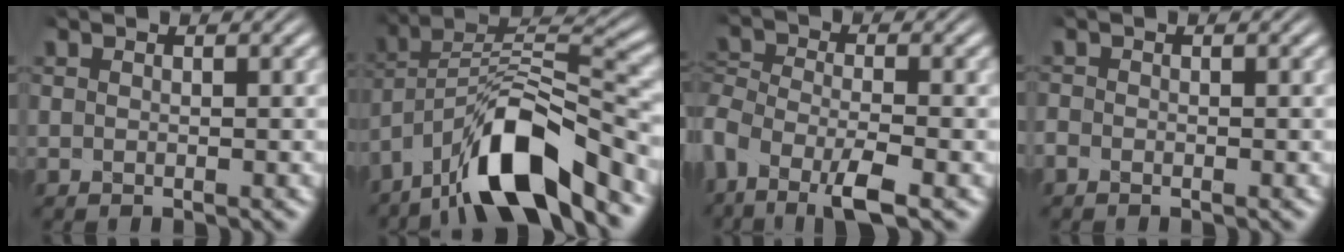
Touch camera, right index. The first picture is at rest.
{"total": 9.5, "force": [-3.0, 5.0, 7.5], "torque": [-0.126, -0.010, -0.047]}
{"total": 5.9, "force": [-2.1, 4.1, 3.7], "torque": [-0.102, -0.025, -0.033]}
{"total": 1.1, "force": [-0.9, 0.6, 0.1], "torque": [-0.008, -0.002, -0.019]}